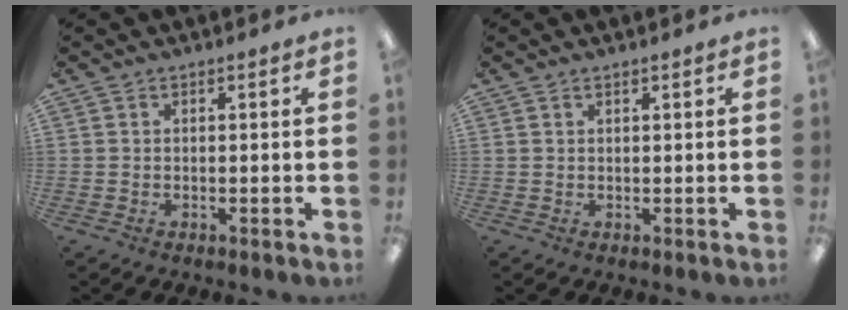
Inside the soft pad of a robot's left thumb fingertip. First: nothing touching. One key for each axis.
{"total": 0.9, "fx": 0.7, "fy": 0.2, "fz": 0.5, "tx": -0.011, "ty": 0.000, "tz": 0.012}